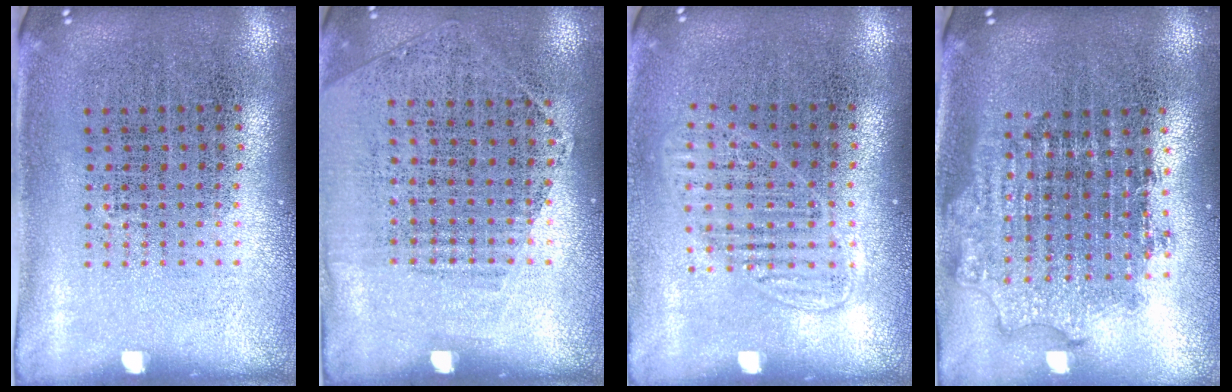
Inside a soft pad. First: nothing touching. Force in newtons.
{"total": 1.2, "press": 1.0, "slide": 0.7}
{"total": 1.2, "press": 1.1, "slide": 0.5}
{"total": 1.8, "press": 1.4, "slide": 1.1}